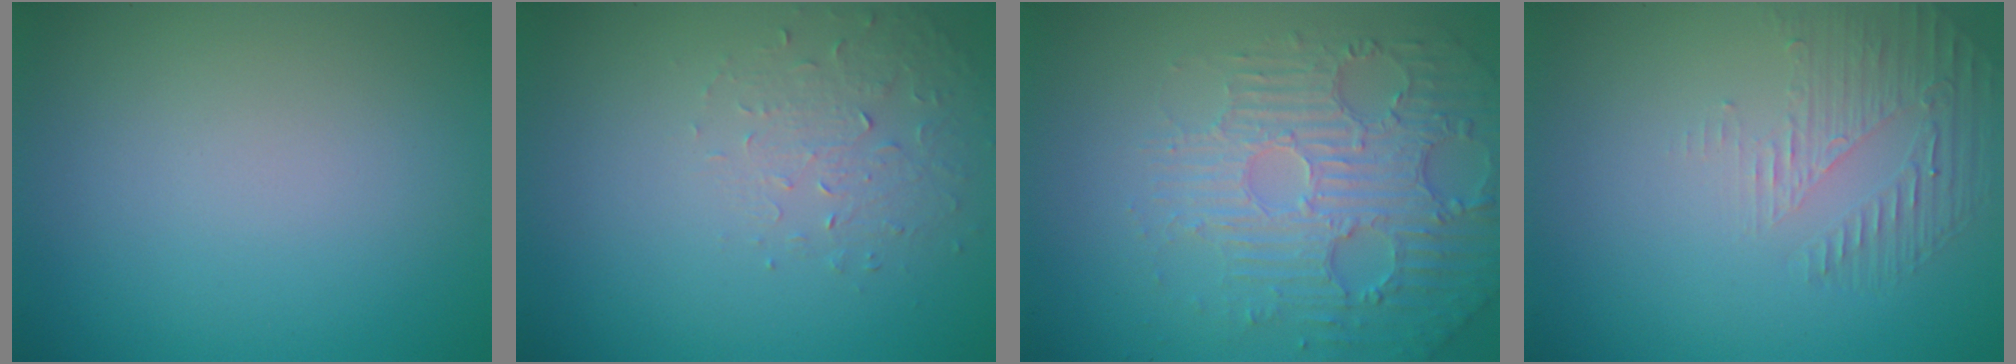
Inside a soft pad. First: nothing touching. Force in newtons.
{"total": 1.6, "press": 0.9, "slide": 1.3}
{"total": 5.8, "press": 3.9, "slide": 4.3}
{"total": 1.7, "press": 0.8, "slide": 1.5}